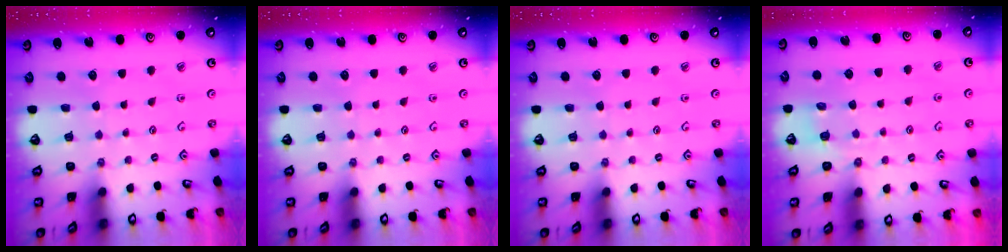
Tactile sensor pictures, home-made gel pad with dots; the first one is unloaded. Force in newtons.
{"total": 0.0}
{"total": 0.0}
{"total": 2.1, "press": 1.0, "slide": 1.9}